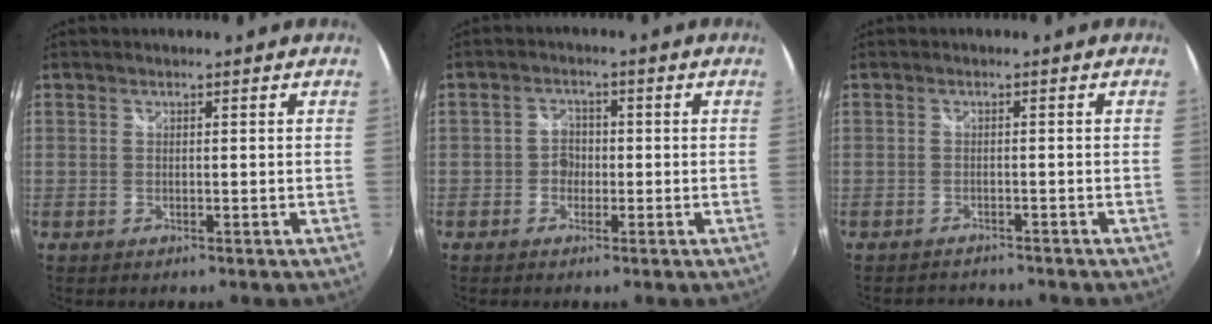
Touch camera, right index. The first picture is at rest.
{"total": 3.0, "force": [-0.9, 2.7, 1.0], "torque": [-0.015, 0.008, -0.019]}
{"total": 3.0, "force": [-2.9, 0.7, 0.4], "torque": [-0.017, -0.008, -0.049]}